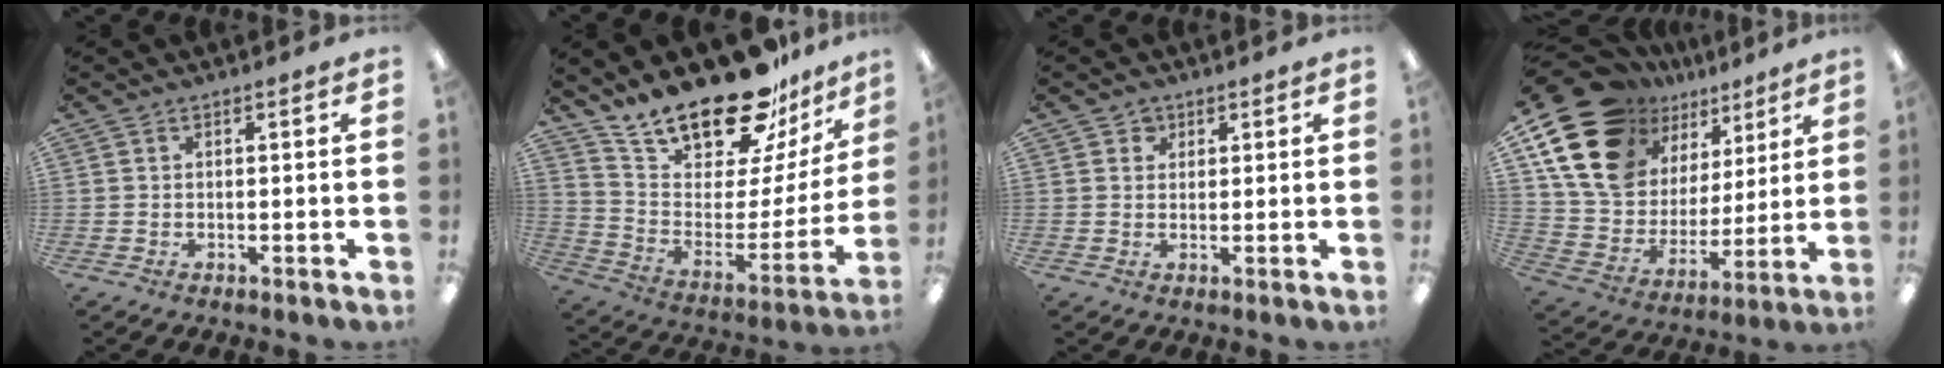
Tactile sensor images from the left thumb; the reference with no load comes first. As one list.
[{"total": 21.6, "force": [19.1, 6.1, 7.9], "torque": [-0.133, -0.149, 0.332]}, {"total": 2.2, "force": [1.2, 1.8, 0.2], "torque": [0.001, 0.002, 0.020]}, {"total": 20.2, "force": [12.8, 13.1, 8.7], "torque": [-0.184, -0.073, 0.247]}]